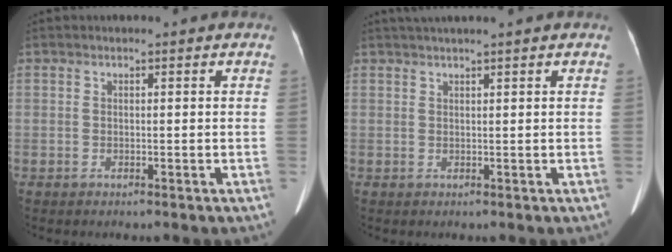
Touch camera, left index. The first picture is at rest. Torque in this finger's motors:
{"motor_torque": [-0.02, -0.14, -0.01, -0.03]}